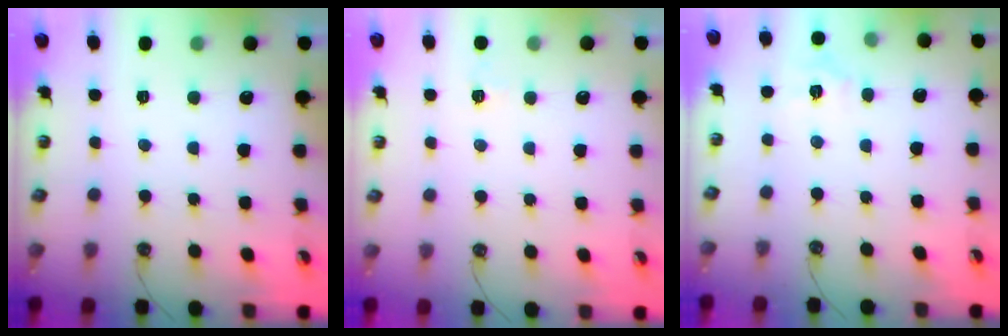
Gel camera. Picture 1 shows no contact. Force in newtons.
{"total": 2.7, "press": 2.7, "slide": 0.3}
{"total": 3.2, "press": 3.2, "slide": 0.4}